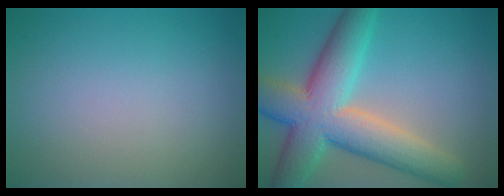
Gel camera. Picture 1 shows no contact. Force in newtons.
{"total": 10.4, "press": 10.4, "slide": 0.3}